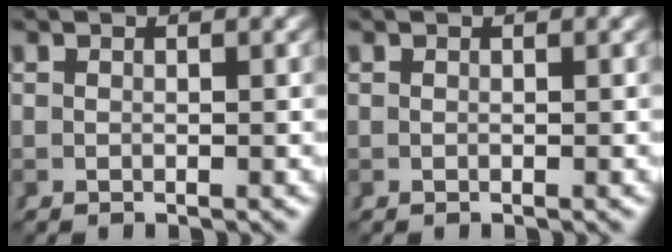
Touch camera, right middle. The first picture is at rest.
{"total": 0.0}